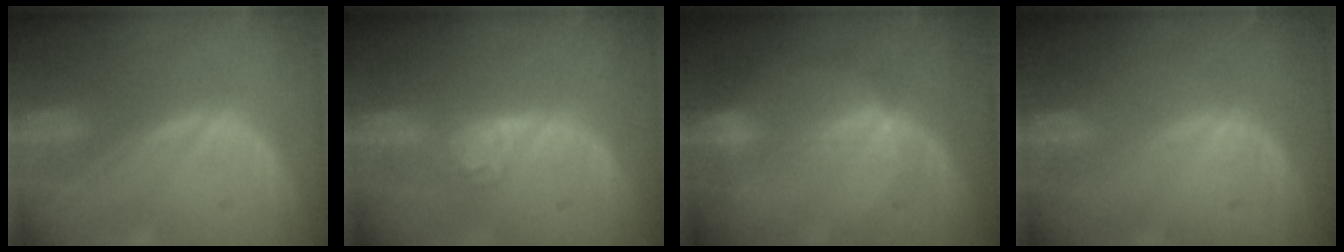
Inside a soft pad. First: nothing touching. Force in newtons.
{"total": 4.3, "press": 3.9, "slide": 1.8}
{"total": 3.0, "press": 2.8, "slide": 1.1}
{"total": 0.0}